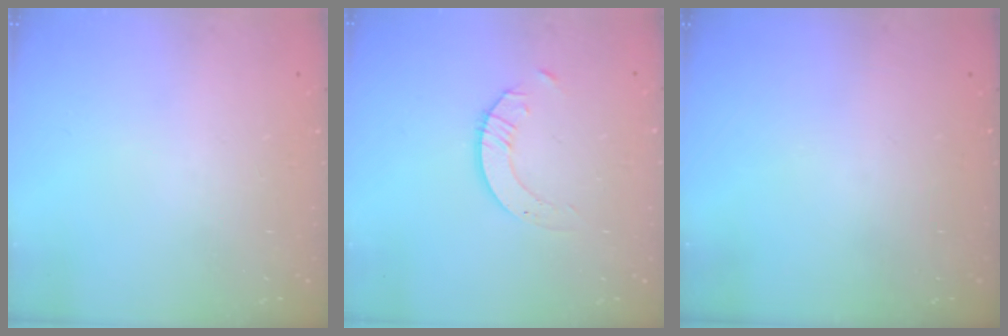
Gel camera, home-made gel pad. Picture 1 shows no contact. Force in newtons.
{"total": 2.1, "press": 2.1, "slide": 0.2}
{"total": 0.0}